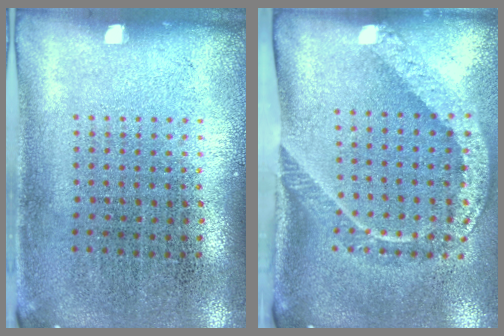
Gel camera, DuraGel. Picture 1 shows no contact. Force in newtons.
{"total": 2.1, "press": 1.5, "slide": 1.5}